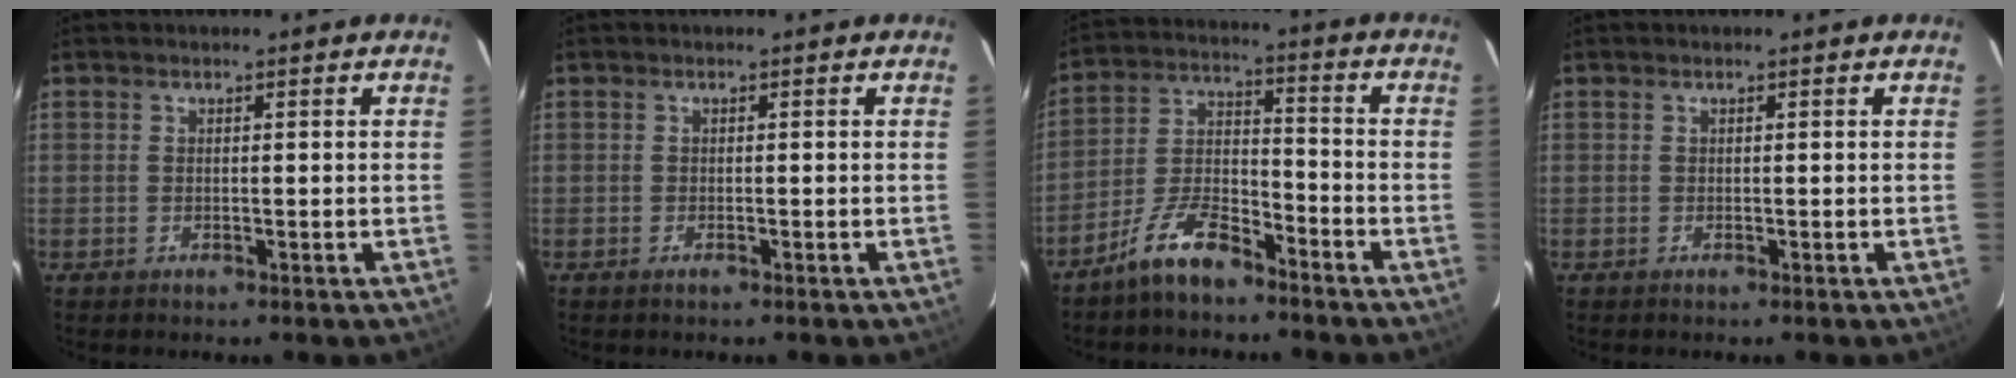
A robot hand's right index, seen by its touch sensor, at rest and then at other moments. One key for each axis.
{"total": 0.6, "fx": -0.4, "fy": 0.2, "fz": 0.3, "tx": -0.007, "ty": -0.001, "tz": -0.008}
{"total": 9.5, "fx": -7.3, "fy": 3.2, "fz": 5.1, "tx": -0.118, "ty": 0.019, "tz": -0.140}
{"total": 0.0}